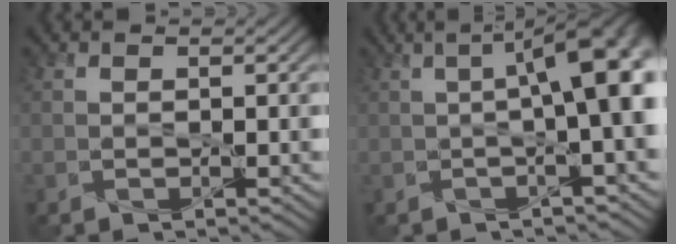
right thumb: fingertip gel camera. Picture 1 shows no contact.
{"total": 9.8, "force": [0.6, 2.5, 9.4], "torque": [-0.118, 0.021, 0.008]}